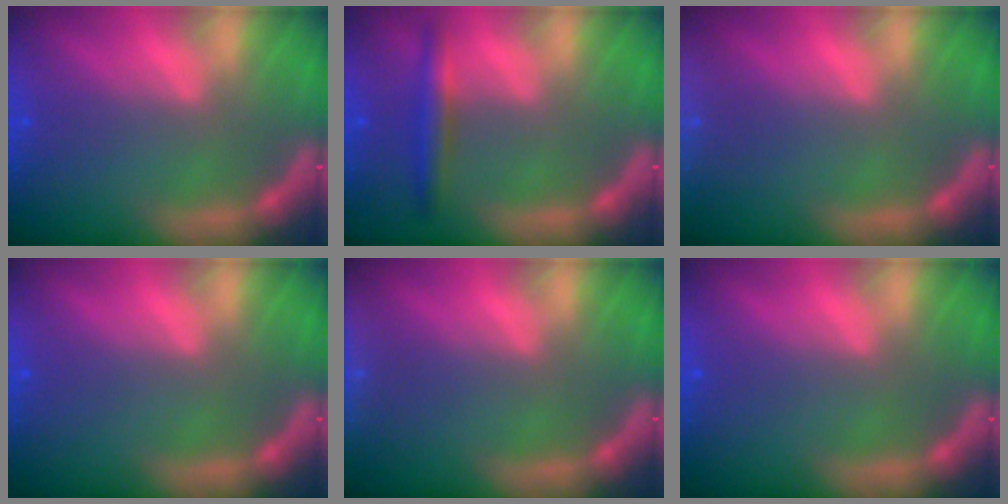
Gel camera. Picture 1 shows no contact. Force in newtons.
{"total": 3.0}
{"total": 9.5}
{"total": 0.0}
{"total": 5.5}
{"total": 0.0}